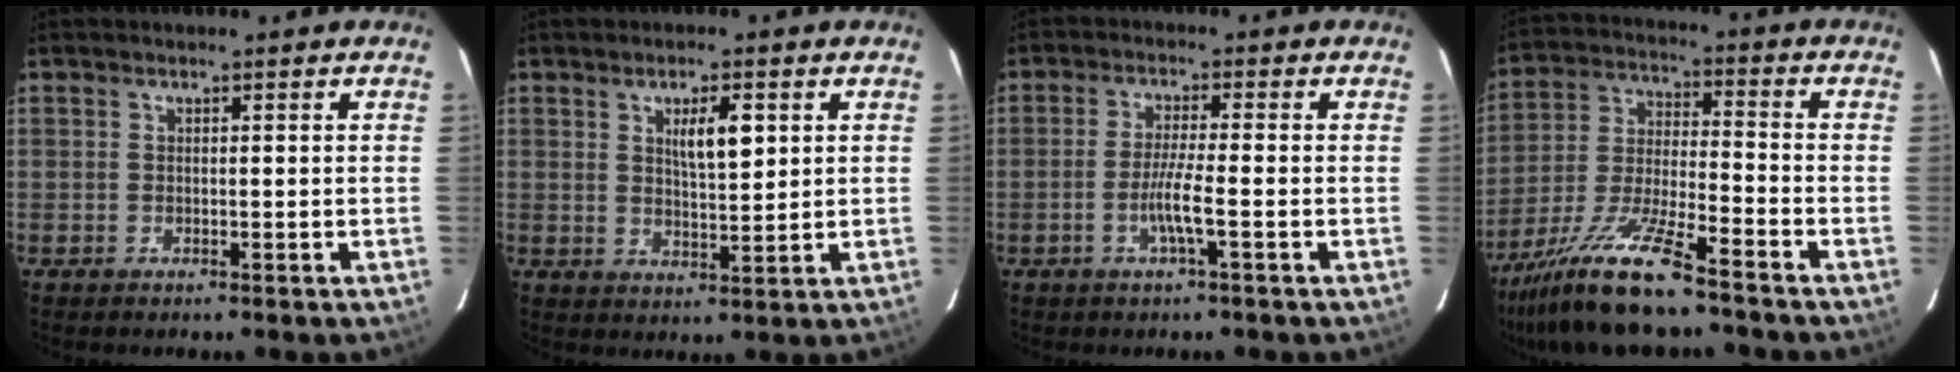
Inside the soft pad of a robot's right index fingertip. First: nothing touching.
{"total": 5.3, "force": [1.9, 1.3, 4.8], "torque": [-0.082, 0.000, 0.035]}
{"total": 4.3, "force": [-1.5, -0.4, 4.1], "torque": [-0.077, -0.005, -0.030]}
{"total": 13.5, "force": [-10.2, 0.7, 8.7], "torque": [-0.175, -0.022, -0.188]}